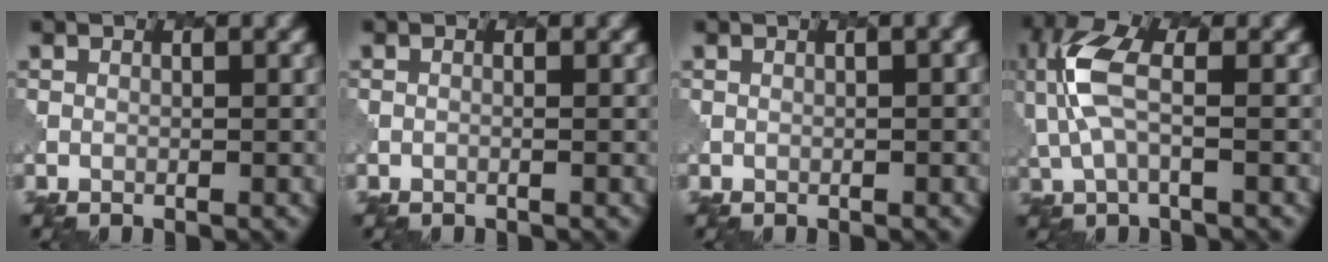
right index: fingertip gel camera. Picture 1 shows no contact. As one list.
[{"total": 0.0}, {"total": 2.1, "force": [0.3, 0.8, 1.9], "torque": [-0.010, 0.001, 0.005]}, {"total": 4.7, "force": [0.6, 1.9, 4.2], "torque": [-0.109, 0.013, 0.007]}]